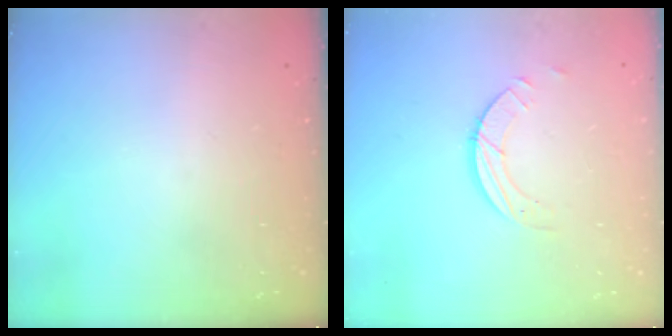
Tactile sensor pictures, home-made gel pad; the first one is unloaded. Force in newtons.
{"total": 4.0, "press": 4.0, "slide": 0.4}